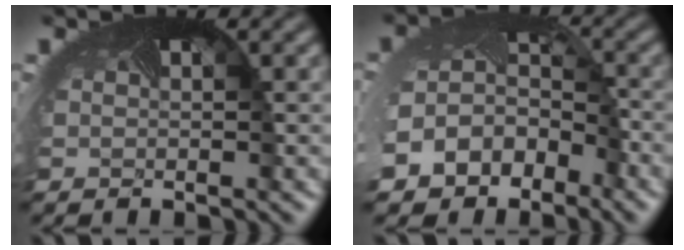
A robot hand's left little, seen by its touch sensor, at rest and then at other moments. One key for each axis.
{"total": 10.5, "fx": -5.8, "fy": 8.0, "fz": 3.5, "tx": -0.086, "ty": -0.045, "tz": -0.082}